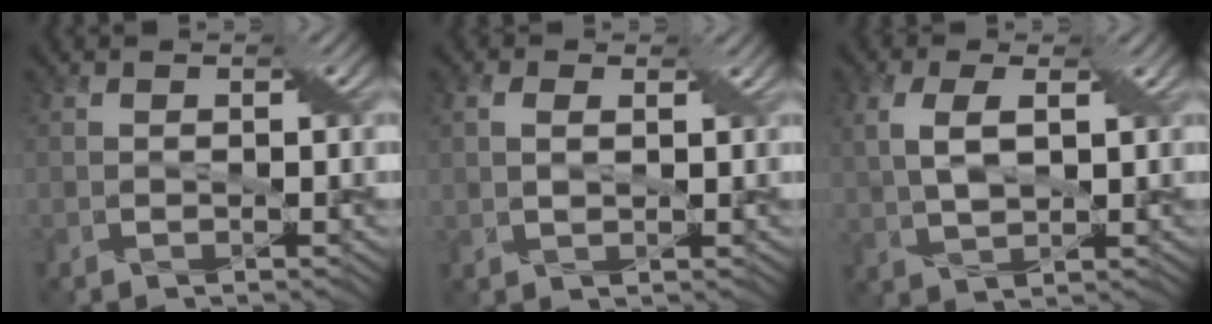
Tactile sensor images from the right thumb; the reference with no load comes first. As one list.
[{"total": 3.3, "force": [1.2, 2.0, 2.3], "torque": [-0.048, 0.001, 0.018]}, {"total": 5.8, "force": [1.5, 3.0, 4.7], "torque": [-0.118, 0.005, 0.032]}]